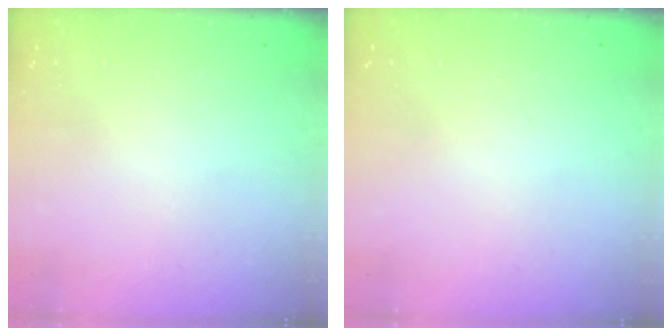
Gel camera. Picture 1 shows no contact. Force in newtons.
{"total": 0.0}